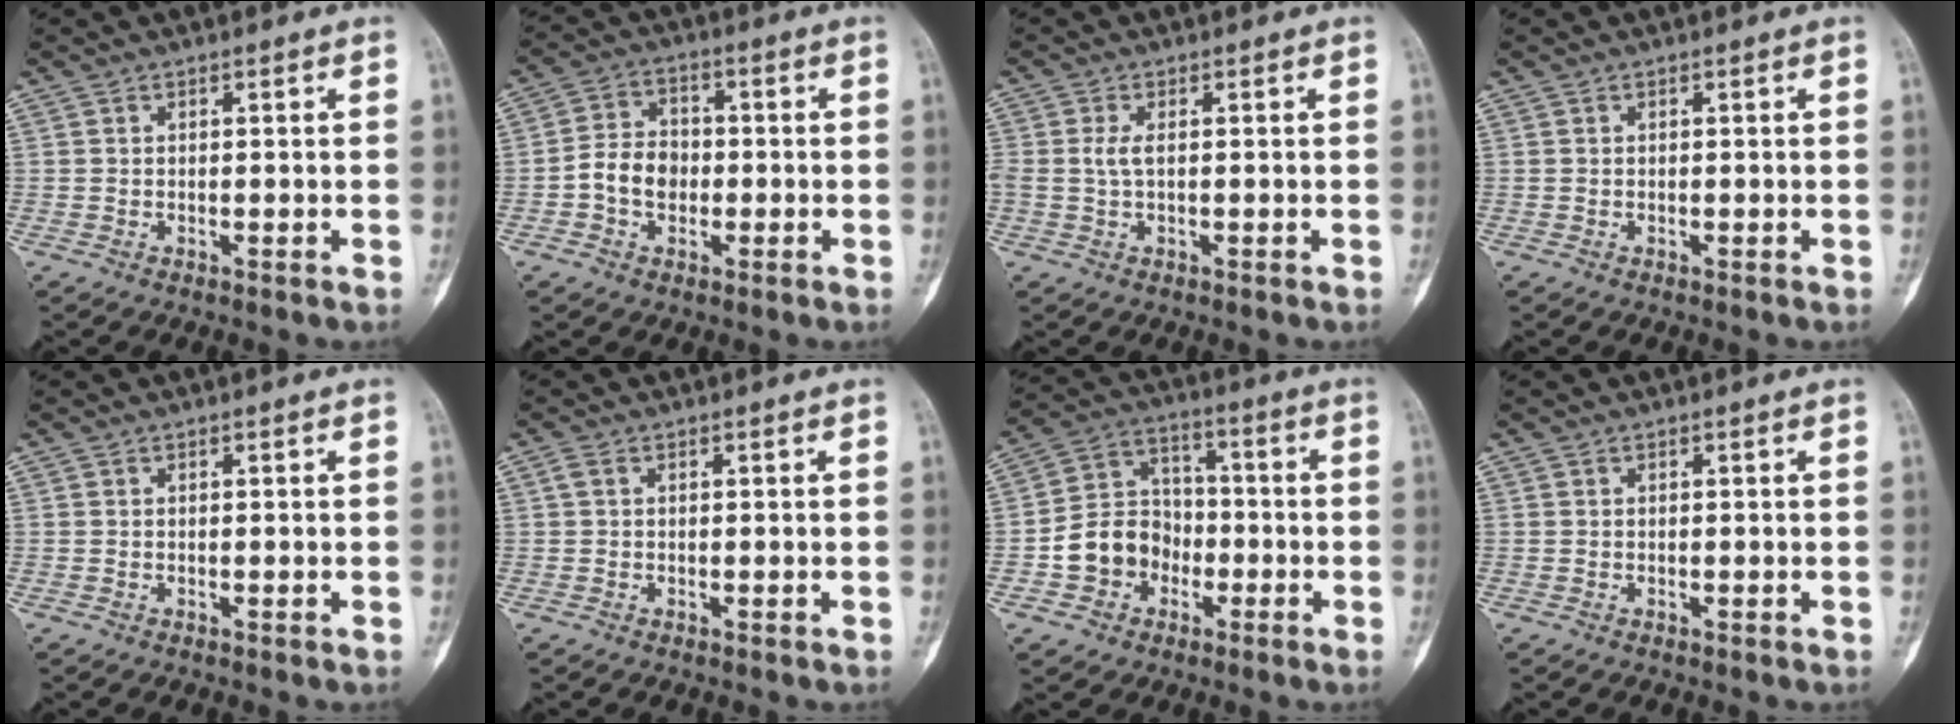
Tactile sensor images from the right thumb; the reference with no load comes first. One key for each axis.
{"total": 7.1, "fx": -1.4, "fy": 5.5, "fz": 4.4, "tx": -0.062, "ty": 0.023, "tz": -0.034}
{"total": 2.2, "fx": 0.1, "fy": 0.9, "fz": 2.0, "tx": -0.053, "ty": 0.000, "tz": 0.002}
{"total": 0.0}
{"total": 0.0}
{"total": 1.0, "fx": 0.2, "fy": 0.6, "fz": 0.8, "tx": -0.020, "ty": 0.008, "tz": 0.005}
{"total": 10.9, "fx": -3.3, "fy": 9.2, "fz": 4.8, "tx": -0.053, "ty": 0.042, "tz": -0.062}
{"total": 0.0}